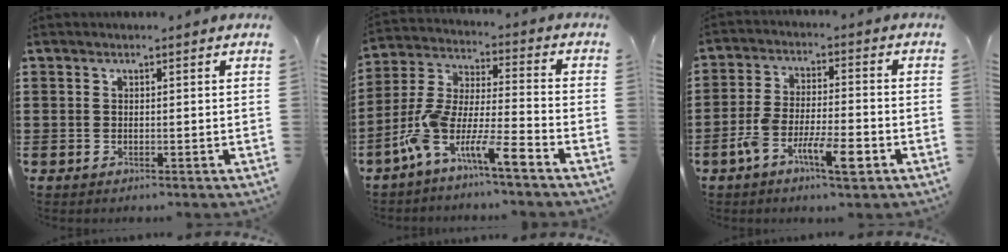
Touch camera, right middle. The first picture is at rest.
{"total": 10.2, "force": [-8.1, 0.6, 6.2], "torque": [-0.153, -0.014, -0.170]}
{"total": 8.4, "force": [-4.6, 2.4, 6.6], "torque": [-0.137, -0.001, -0.088]}